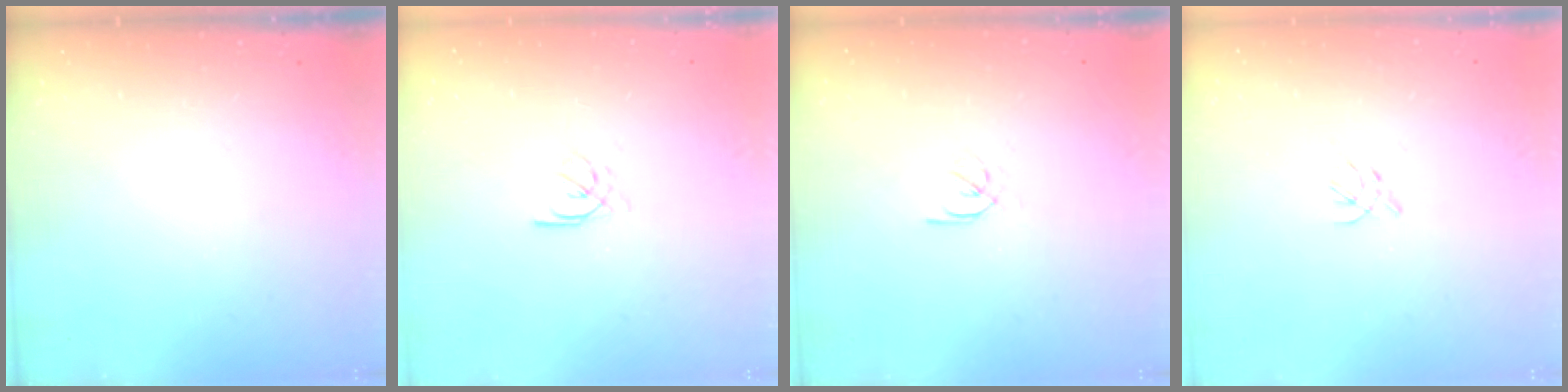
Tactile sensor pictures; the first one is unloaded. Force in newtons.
{"total": 2.2, "press": 2.2, "slide": 0.4}
{"total": 2.4, "press": 2.3, "slide": 0.7}
{"total": 2.3, "press": 2.2, "slide": 0.6}